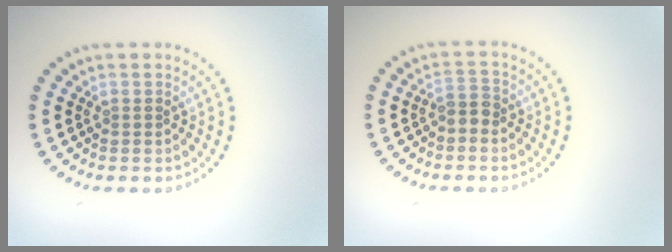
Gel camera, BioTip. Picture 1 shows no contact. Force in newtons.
{"total": 1.6, "press": 1.3, "slide": 1.0}